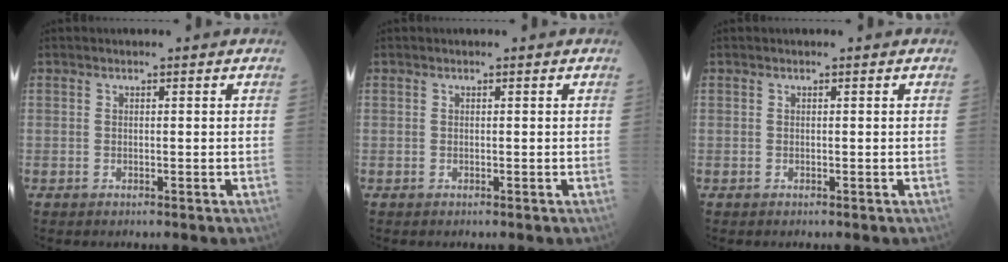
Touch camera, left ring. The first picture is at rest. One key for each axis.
{"total": 0.0}
{"total": 0.0}